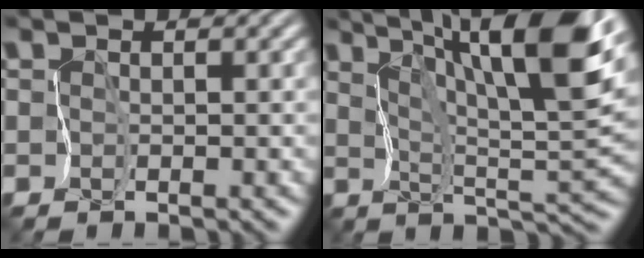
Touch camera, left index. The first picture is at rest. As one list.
[{"total": 12.3, "force": [7.3, 1.9, 9.7], "torque": [-0.149, 0.004, 0.125]}]